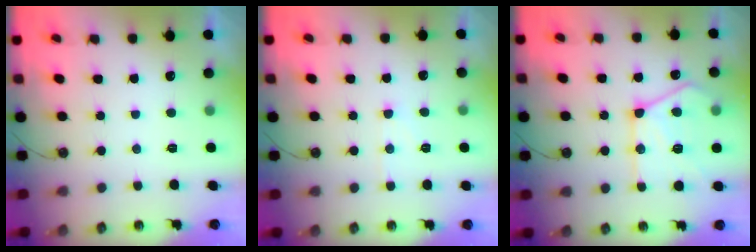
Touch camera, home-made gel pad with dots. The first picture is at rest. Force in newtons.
{"total": 5.2, "press": 5.1, "slide": 0.9}
{"total": 17.6, "press": 17.5, "slide": 1.7}